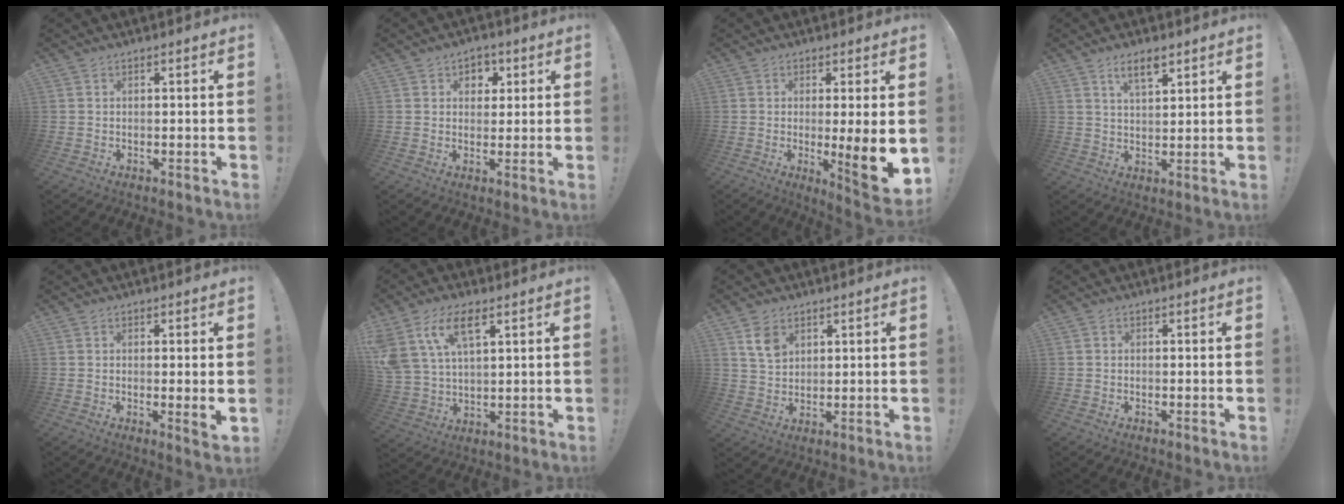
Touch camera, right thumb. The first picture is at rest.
{"total": 5.0, "force": [1.8, 4.4, 1.6], "torque": [-0.015, -0.009, 0.030]}
{"total": 10.9, "force": [-1.0, 0.7, 10.9], "torque": [-0.147, -0.014, -0.009]}
{"total": 6.1, "force": [4.0, 2.4, 4.0], "torque": [-0.056, -0.019, 0.066]}
{"total": 3.1, "force": [0.4, 0.0, 3.1], "torque": [-0.037, -0.013, 0.008]}
{"total": 12.7, "force": [6.8, 6.5, 8.4], "torque": [-0.175, -0.017, 0.128]}
{"total": 6.8, "force": [3.6, 5.0, 2.8], "torque": [-0.043, -0.010, 0.071]}
{"total": 0.5, "force": [-0.3, 0.5, 0.1], "torque": [-0.003, 0.003, -0.004]}